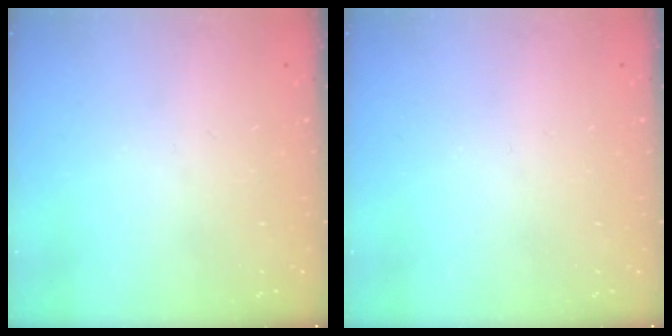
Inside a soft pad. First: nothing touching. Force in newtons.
{"total": 0.0}